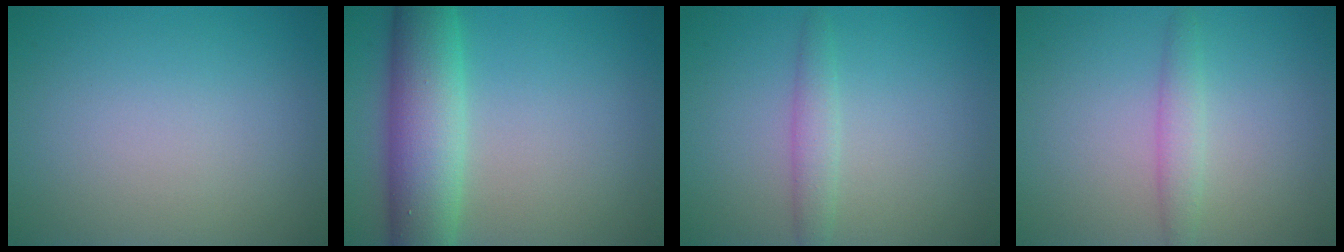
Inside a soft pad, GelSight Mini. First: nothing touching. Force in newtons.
{"total": 7.7, "press": 7.7, "slide": 0.3}
{"total": 1.8, "press": 1.8, "slide": 0.1}
{"total": 1.9, "press": 1.9, "slide": 0.0}